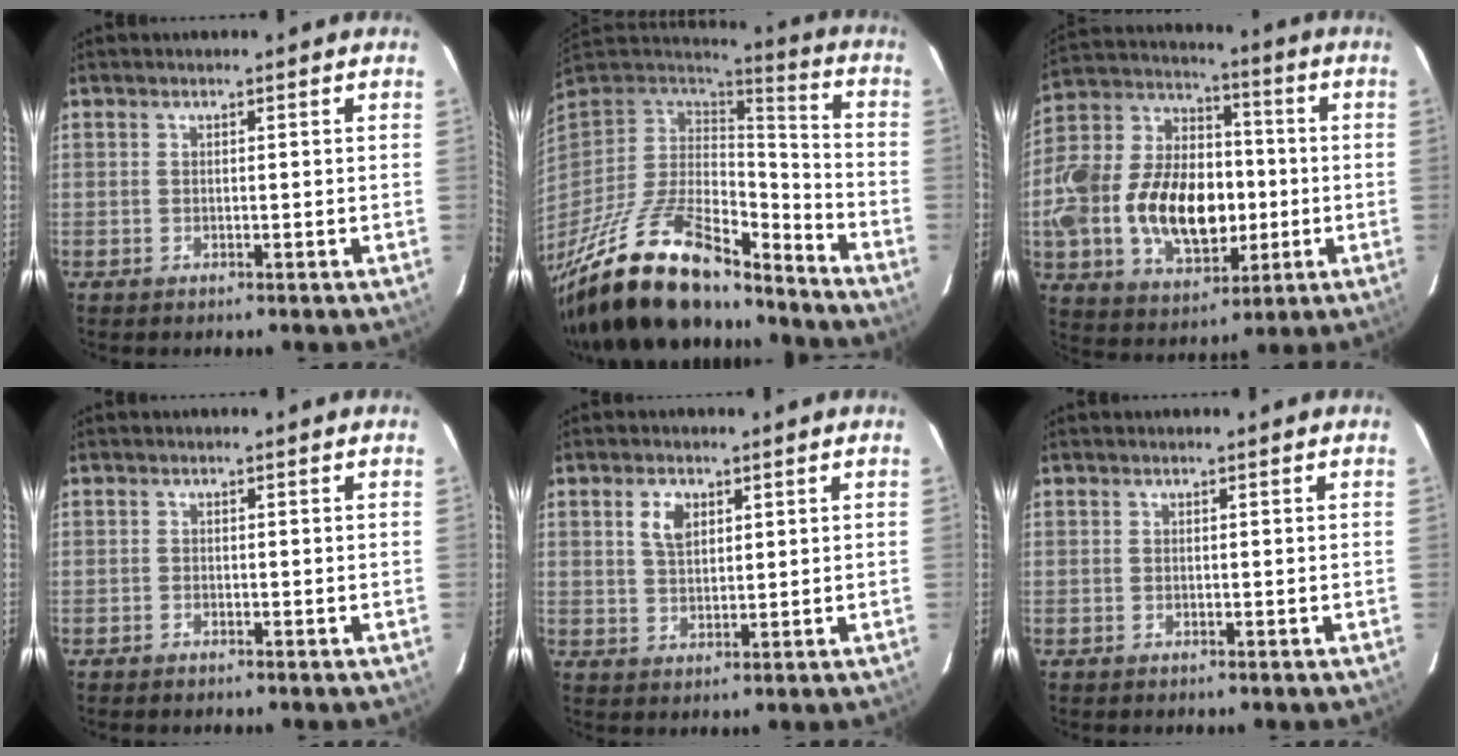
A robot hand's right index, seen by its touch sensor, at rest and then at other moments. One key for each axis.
{"total": 27.4, "fx": -19.7, "fy": 9.7, "fz": 16.4, "tx": -0.314, "ty": -0.033, "tz": -0.323}
{"total": 25.8, "fx": -4.3, "fy": 17.4, "fz": 18.5, "tx": -0.415, "ty": 0.023, "tz": -0.056}
{"total": 0.0}
{"total": 4.3, "fx": 1.8, "fy": 2.7, "fz": 2.9, "tx": -0.051, "ty": 0.009, "tz": 0.035}
{"total": 0.0}